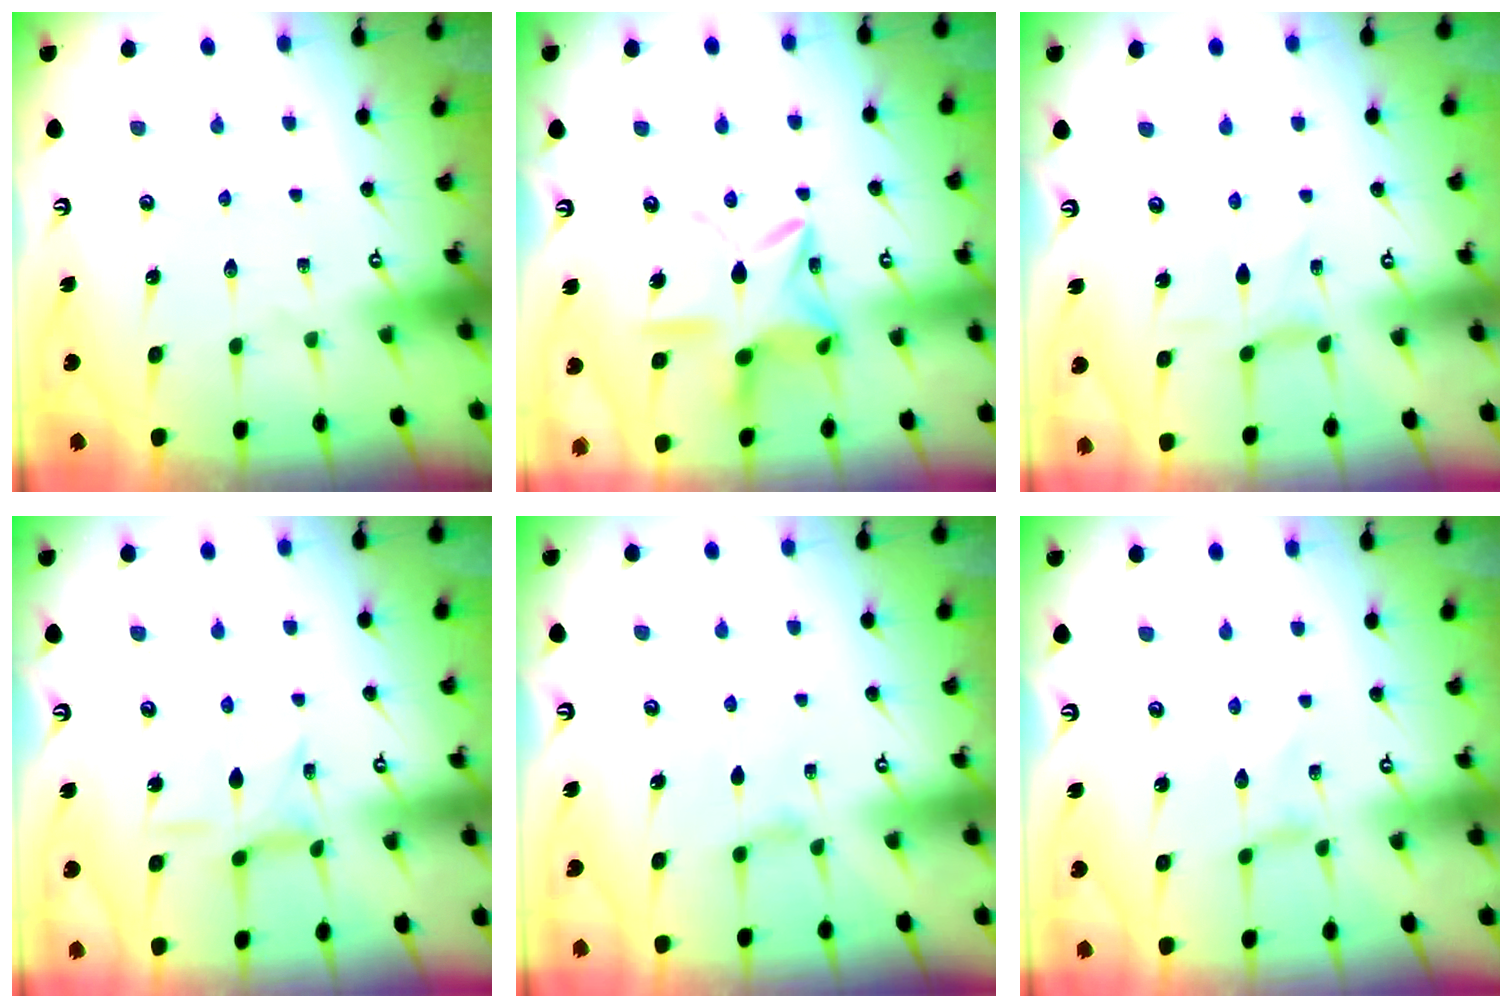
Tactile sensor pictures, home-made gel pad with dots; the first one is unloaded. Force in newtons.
{"total": 15.9, "press": 15.9, "slide": 1.3}
{"total": 1.6, "press": 1.5, "slide": 0.5}
{"total": 5.4, "press": 5.4, "slide": 0.3}
{"total": 2.0, "press": 2.0, "slide": 0.4}
{"total": 0.0}